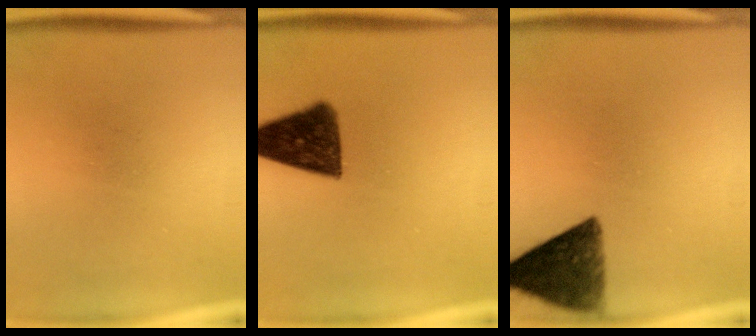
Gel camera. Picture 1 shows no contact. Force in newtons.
{"total": 12.2}
{"total": 10.3}